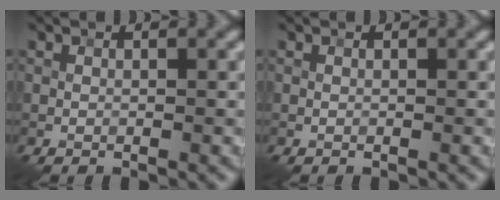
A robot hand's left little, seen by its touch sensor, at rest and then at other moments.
{"total": 0.0}